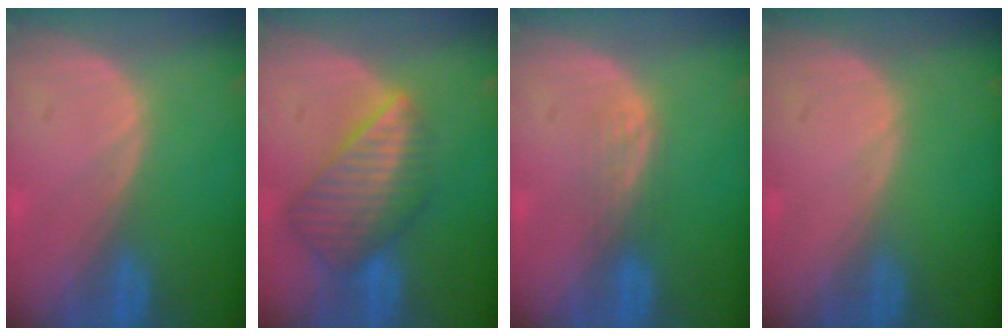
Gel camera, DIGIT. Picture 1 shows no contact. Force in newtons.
{"total": 8.6, "press": 7.5, "slide": 4.1}
{"total": 2.4, "press": 2.3, "slide": 0.4}
{"total": 0.0}